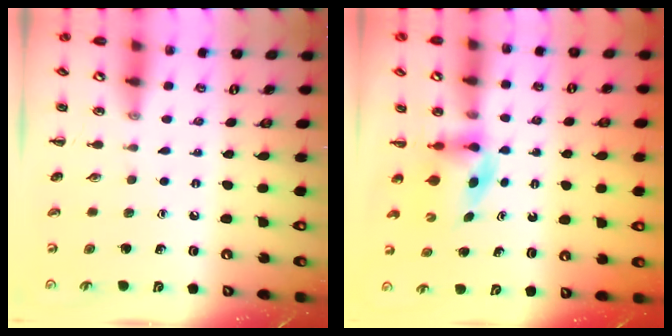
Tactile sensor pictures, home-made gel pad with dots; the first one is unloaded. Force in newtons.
{"total": 3.6, "press": 3.5, "slide": 0.5}